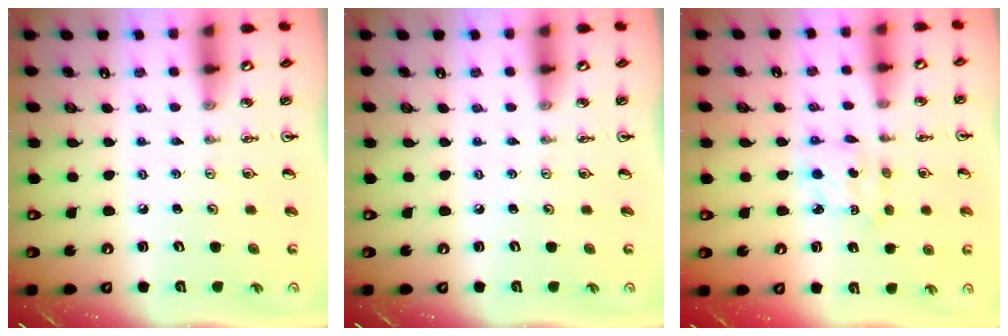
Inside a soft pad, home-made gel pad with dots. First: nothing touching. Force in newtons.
{"total": 0.0}
{"total": 2.9, "press": 2.9, "slide": 0.2}